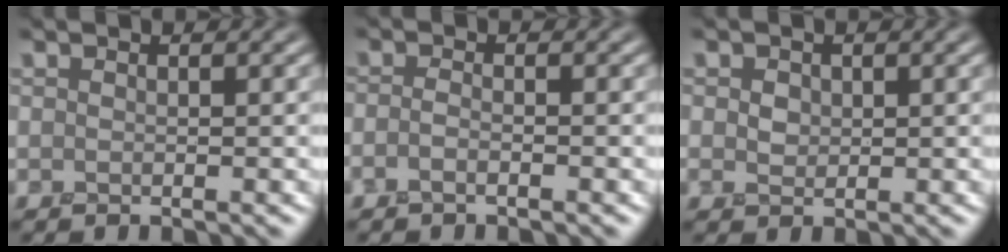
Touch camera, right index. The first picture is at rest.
{"total": 0.6, "force": [-0.6, -0.2, 0.1], "torque": [-0.005, 0.000, -0.010]}
{"total": 2.1, "force": [1.1, 1.6, 1.1], "torque": [-0.025, 0.009, 0.018]}